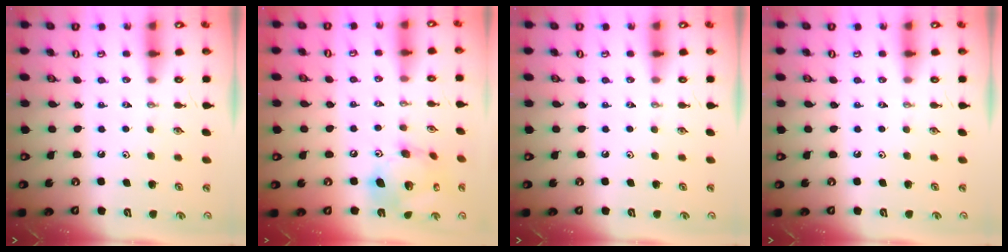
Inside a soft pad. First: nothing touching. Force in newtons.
{"total": 16.1, "press": 16.0, "slide": 1.9}
{"total": 0.0}
{"total": 0.0}